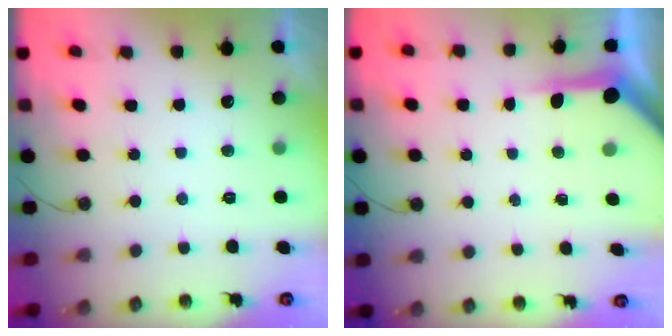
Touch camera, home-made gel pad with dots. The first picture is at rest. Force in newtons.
{"total": 5.2, "press": 5.2, "slide": 0.2}